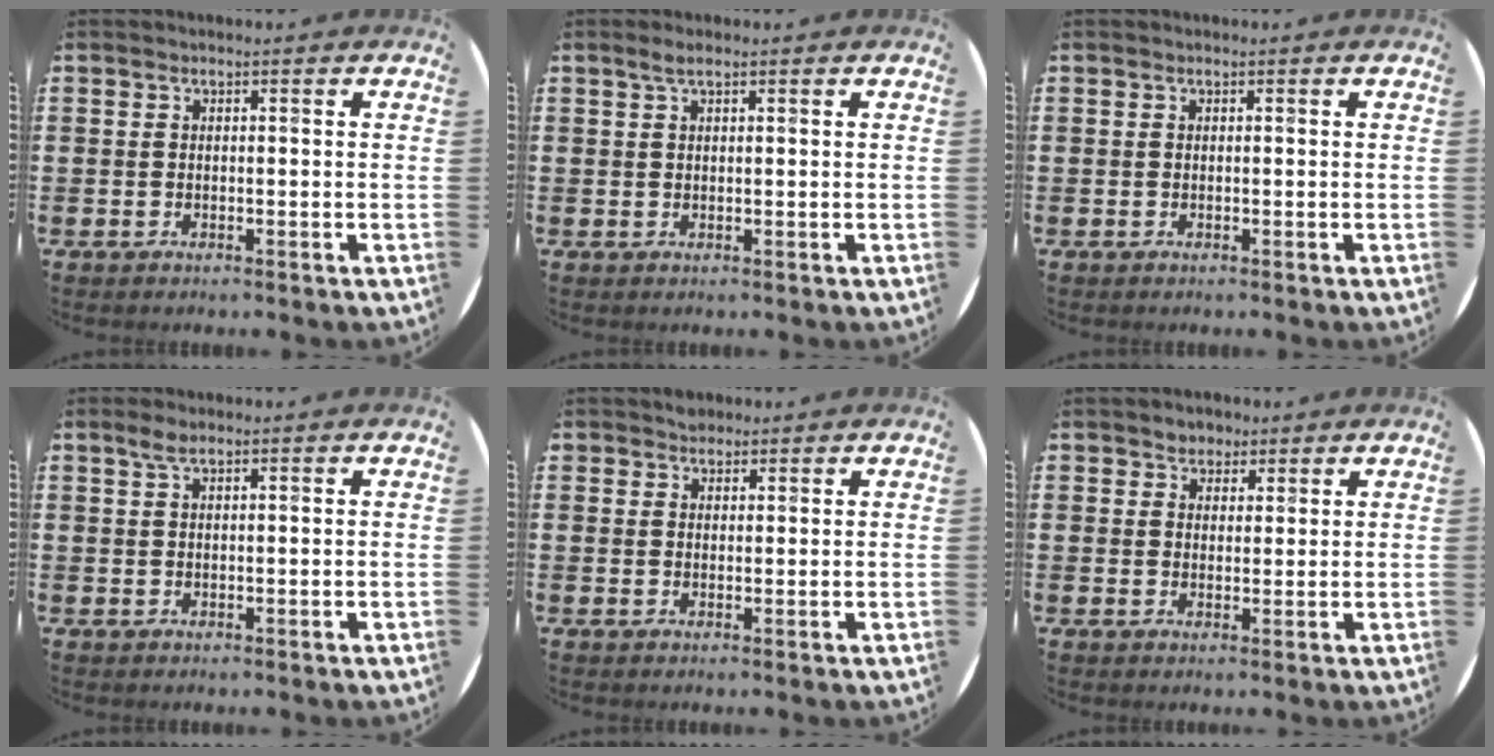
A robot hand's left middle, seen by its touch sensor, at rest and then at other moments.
{"total": 1.5, "force": [0.9, 0.2, 1.1], "torque": [-0.022, 0.003, 0.016]}
{"total": 0.0}
{"total": 1.8, "force": [1.2, 0.4, 1.3], "torque": [-0.027, 0.004, 0.021]}
{"total": 1.7, "force": [1.5, 0.7, -0.1], "torque": [0.007, 0.000, 0.028]}
{"total": 2.2, "force": [1.9, 1.2, -0.1], "torque": [0.004, 0.002, 0.035]}